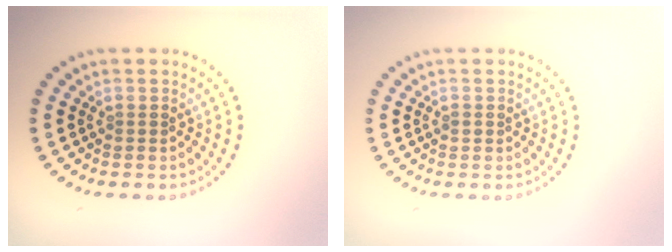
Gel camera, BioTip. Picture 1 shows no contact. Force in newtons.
{"total": 0.7, "press": 0.7, "slide": 0.1}